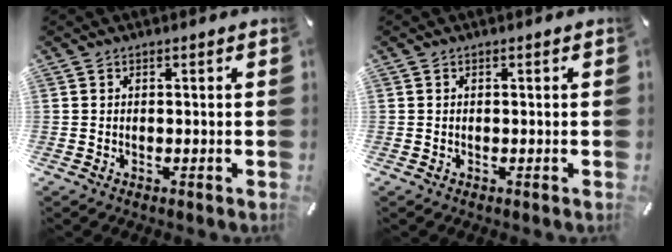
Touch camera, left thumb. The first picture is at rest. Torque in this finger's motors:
{"motor_torque": [-0.04, 0.00, -0.06, 0.04, 0.00]}